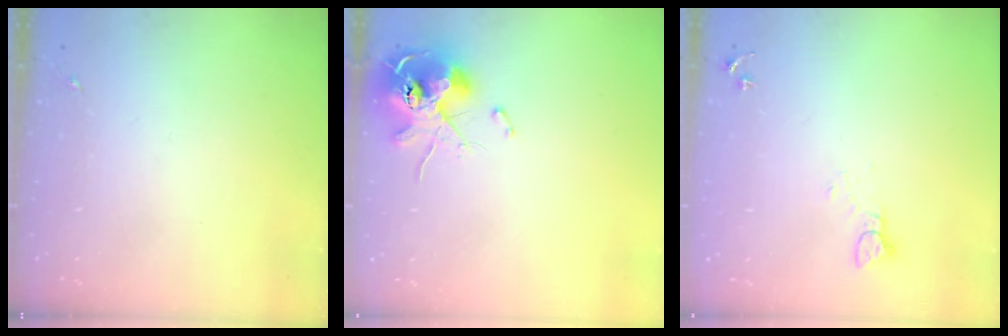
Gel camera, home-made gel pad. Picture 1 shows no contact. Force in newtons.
{"total": 13.7, "press": 13.6, "slide": 1.8}
{"total": 3.7, "press": 3.7, "slide": 0.1}